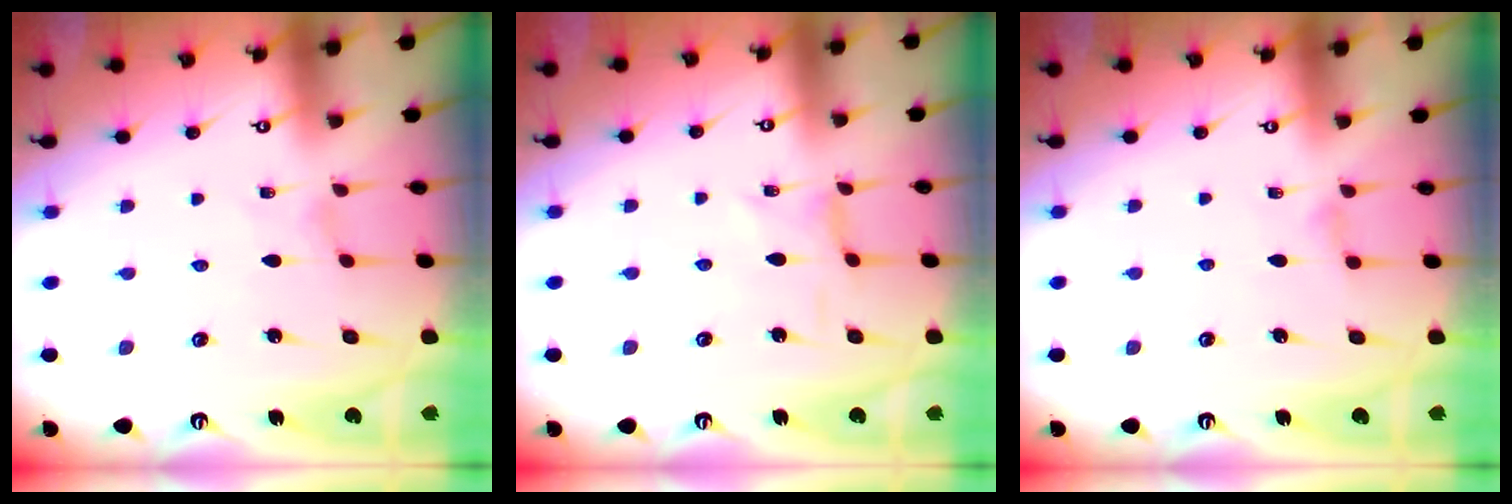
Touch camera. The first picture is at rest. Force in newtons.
{"total": 0.9, "press": 0.9, "slide": 0.3}
{"total": 1.7, "press": 1.6, "slide": 0.4}